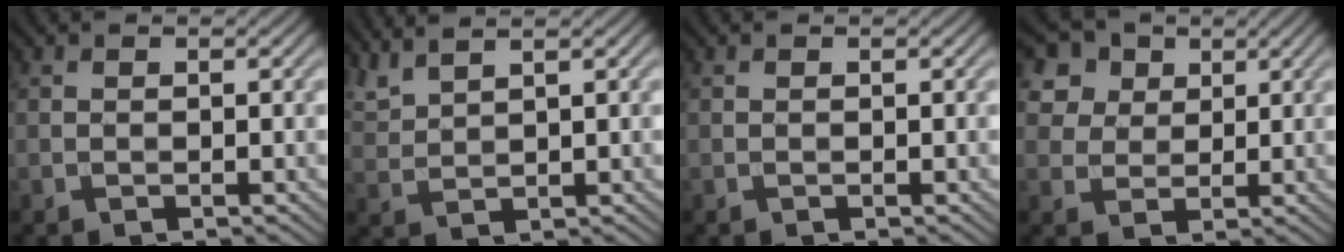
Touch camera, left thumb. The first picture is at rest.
{"total": 3.5, "force": [3.1, 0.6, 1.6], "torque": [-0.041, 0.009, 0.070]}
{"total": 0.0}
{"total": 7.3, "force": [3.7, 5.5, 3.0], "torque": [-0.114, 0.004, 0.068]}